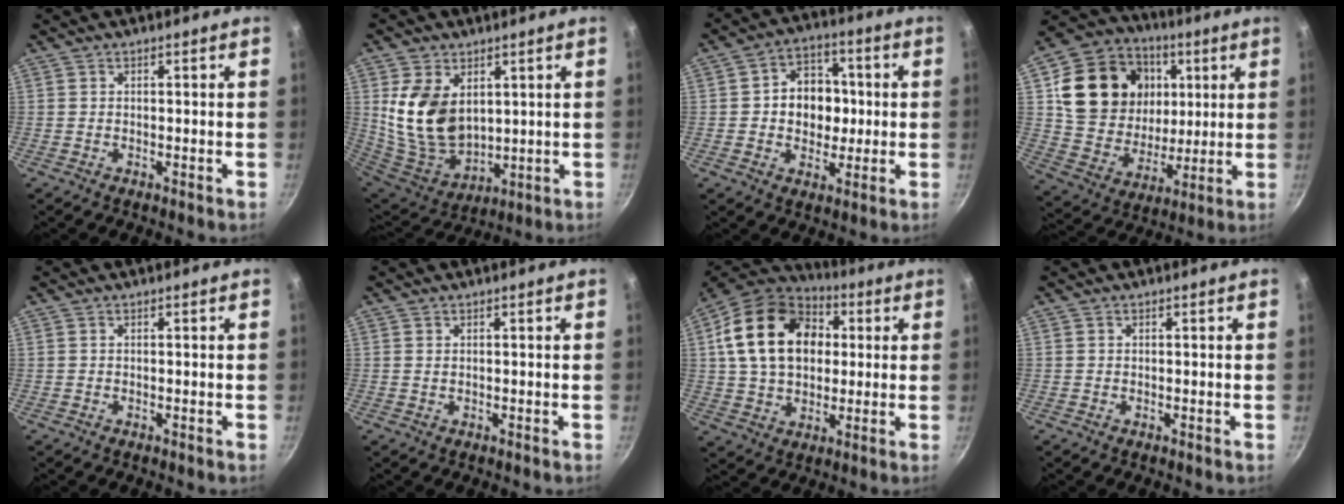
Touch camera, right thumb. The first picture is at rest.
{"total": 14.8, "force": [3.7, 10.0, 10.3], "torque": [-0.180, -0.040, 0.089]}
{"total": 11.1, "force": [0.5, 8.9, 6.6], "torque": [-0.058, 0.011, 0.001]}
{"total": 23.2, "force": [6.3, 18.6, 12.4], "torque": [-0.203, -0.004, 0.120]}
{"total": 0.0}
{"total": 0.6, "force": [0.3, 0.4, 0.3], "torque": [-0.006, 0.000, 0.006]}
{"total": 21.5, "force": [4.5, 15.5, 14.3], "torque": [-0.223, 0.019, 0.070]}
{"total": 0.0}